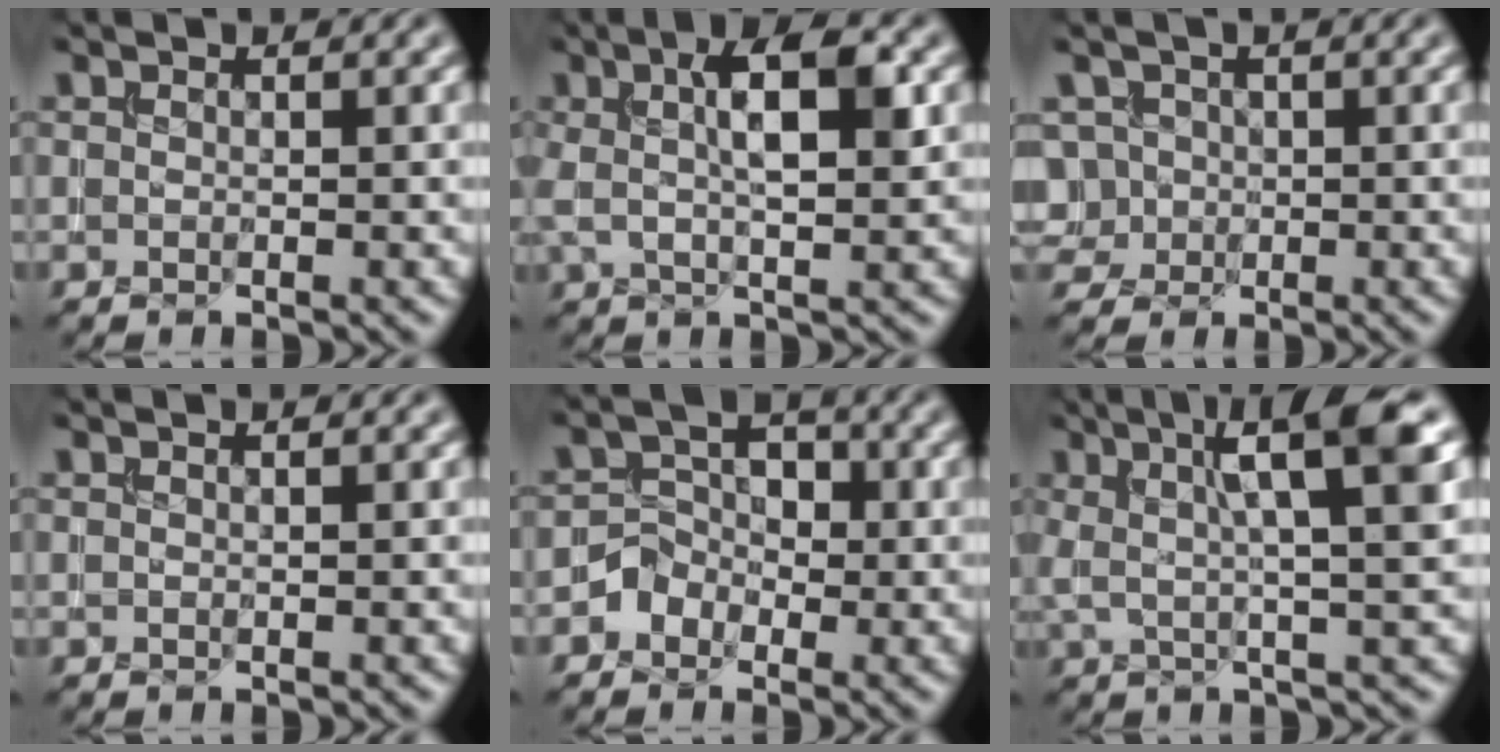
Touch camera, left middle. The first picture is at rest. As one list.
[{"total": 6.0, "force": [1.4, 1.9, 5.6], "torque": [-0.091, 0.010, 0.019]}, {"total": 3.4, "force": [-0.2, 3.3, 1.1], "torque": [-0.017, 0.021, -0.004]}, {"total": 0.0}, {"total": 2.4, "force": [-1.1, 2.1, 0.6], "torque": [0.006, 0.012, -0.026]}, {"total": 7.3, "force": [2.4, 1.3, 6.8], "torque": [-0.099, 0.010, 0.034]}]